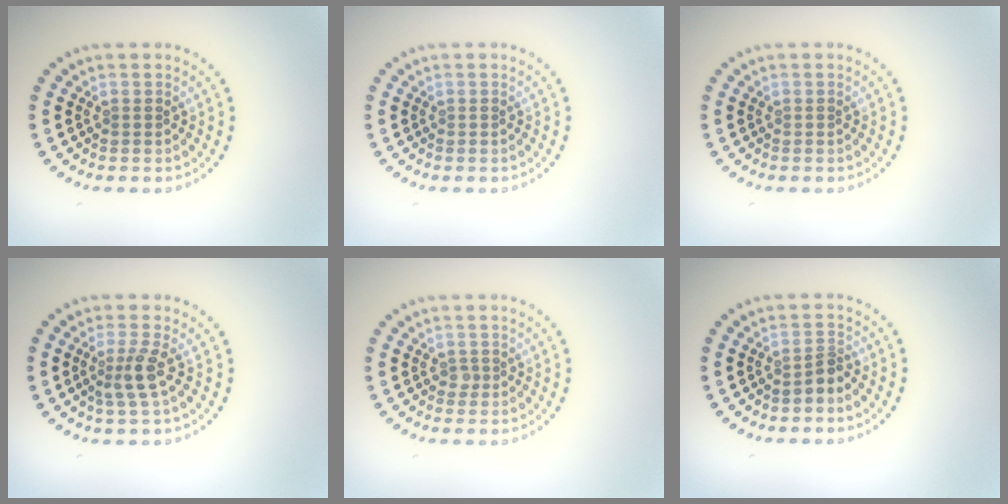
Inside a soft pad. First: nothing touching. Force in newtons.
{"total": 0.0}
{"total": 0.0}
{"total": 2.4, "press": 1.8, "slide": 1.6}
{"total": 0.7, "press": 0.5, "slide": 0.5}
{"total": 1.6, "press": 1.2, "slide": 1.1}